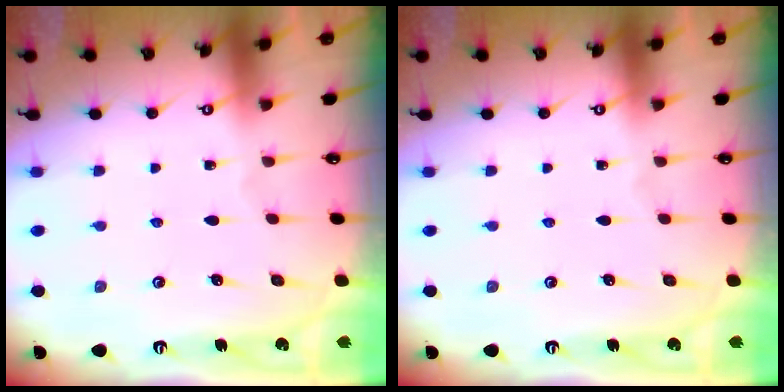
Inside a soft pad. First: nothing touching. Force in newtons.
{"total": 0.0}